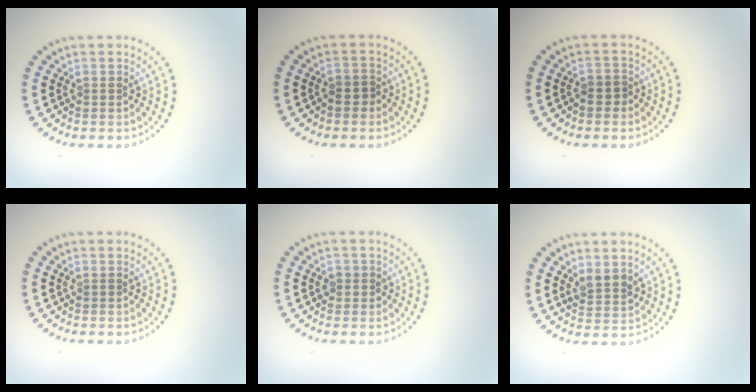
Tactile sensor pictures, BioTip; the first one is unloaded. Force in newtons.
{"total": 1.2, "press": 1.0, "slide": 0.7}
{"total": 1.2, "press": 1.0, "slide": 0.7}
{"total": 0.0}
{"total": 1.1, "press": 1.0, "slide": 0.4}
{"total": 2.1, "press": 1.9, "slide": 0.9}